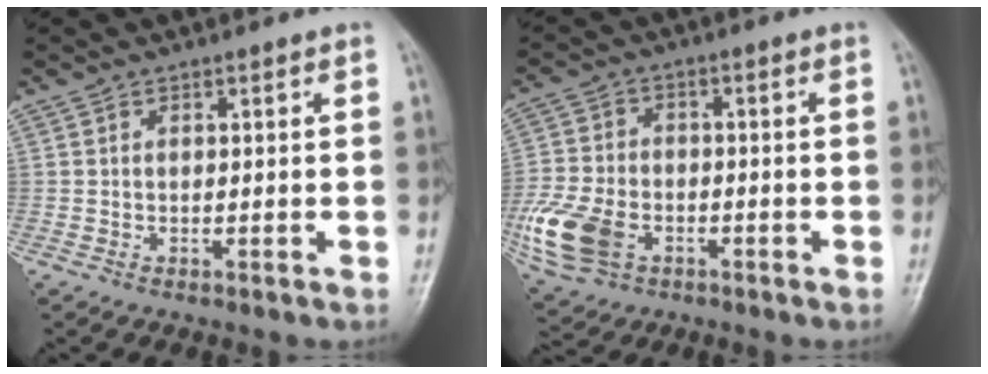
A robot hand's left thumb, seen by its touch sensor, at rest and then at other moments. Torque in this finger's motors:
{"motor_torque": [1.00, 1.73, 0.63, 0.06, 0.17]}